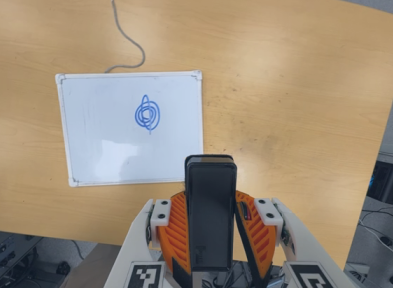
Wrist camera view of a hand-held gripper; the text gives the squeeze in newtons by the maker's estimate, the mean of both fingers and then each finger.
{"total": 5.7, "left": 4.4, "right": 6.9}